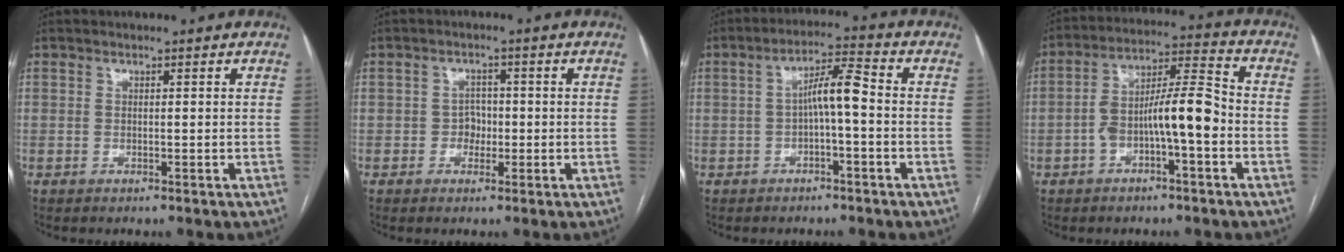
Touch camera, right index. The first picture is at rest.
{"total": 2.4, "force": [-0.6, 2.0, 1.2], "torque": [-0.009, 0.009, -0.011]}
{"total": 5.8, "force": [-0.6, 0.7, 5.7], "torque": [-0.096, 0.023, -0.011]}
{"total": 10.0, "force": [-2.9, 1.9, 9.4], "torque": [-0.166, 0.033, -0.047]}